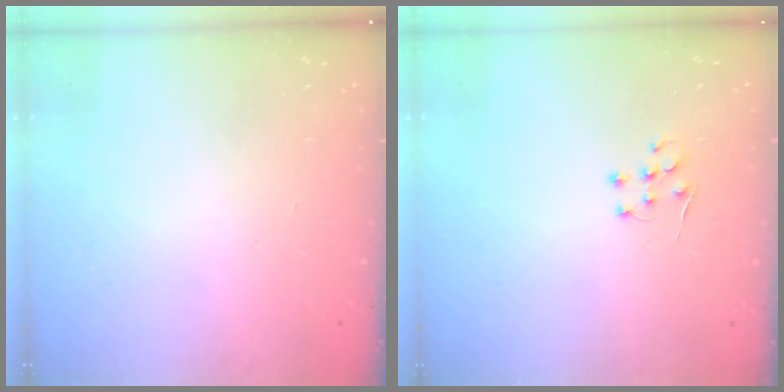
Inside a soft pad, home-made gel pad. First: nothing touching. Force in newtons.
{"total": 5.1, "press": 5.1, "slide": 0.7}